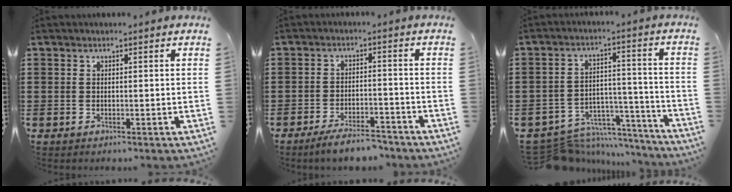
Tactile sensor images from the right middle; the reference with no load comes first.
{"total": 4.8, "force": [-4.3, 0.7, 2.0], "torque": [-0.038, 0.001, -0.084]}
{"total": 8.5, "force": [-7.7, 3.0, 1.8], "torque": [-0.032, 0.028, -0.145]}